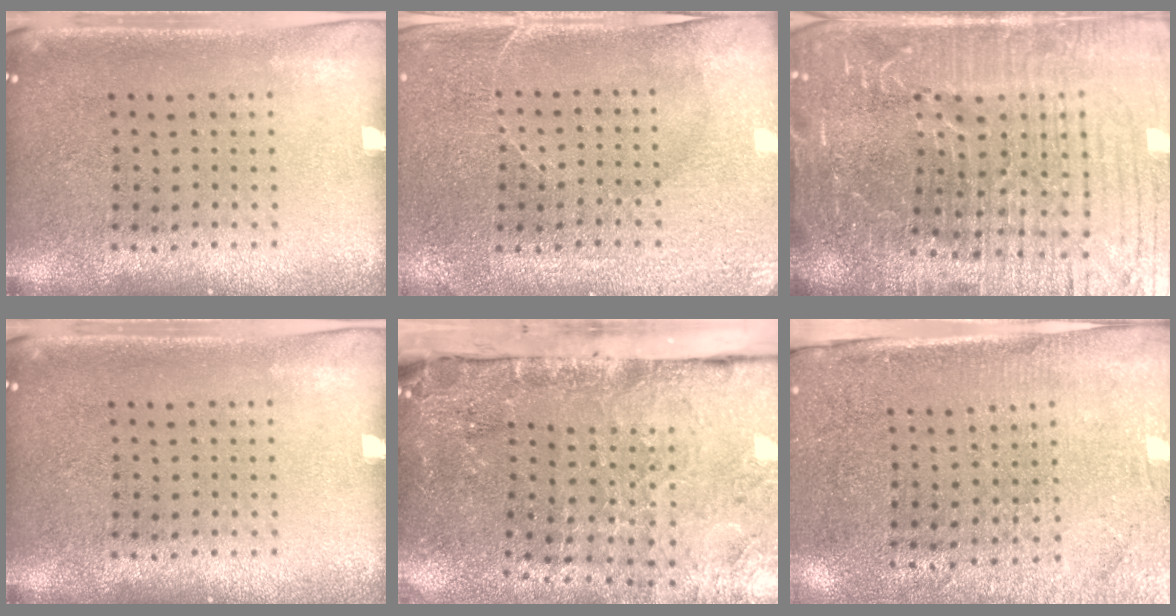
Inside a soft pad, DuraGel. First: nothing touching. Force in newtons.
{"total": 3.0, "press": 2.9, "slide": 0.3}
{"total": 7.1, "press": 6.2, "slide": 3.6}
{"total": 0.0}
{"total": 4.3, "press": 3.6, "slide": 2.3}
{"total": 2.8, "press": 2.6, "slide": 1.2}